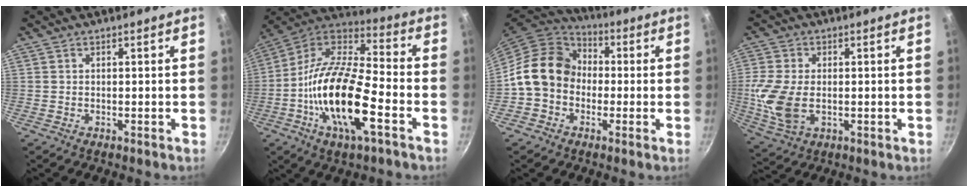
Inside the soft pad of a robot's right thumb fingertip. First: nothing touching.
{"total": 21.4, "force": [-6.7, 7.8, 18.7], "torque": [-0.346, 0.034, -0.145]}
{"total": 13.0, "force": [-0.6, 11.0, 7.0], "torque": [-0.080, 0.033, -0.029]}
{"total": 10.2, "force": [-0.6, 6.5, 7.9], "torque": [-0.169, -0.006, -0.007]}